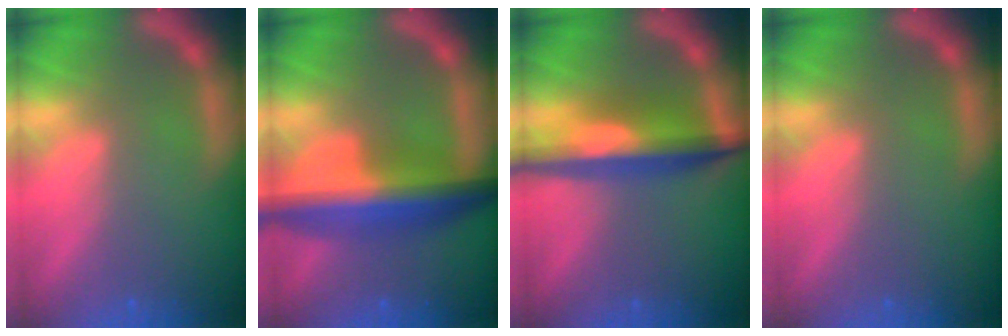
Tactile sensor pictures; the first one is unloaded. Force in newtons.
{"total": 8.4}
{"total": 7.1}
{"total": 0.0}